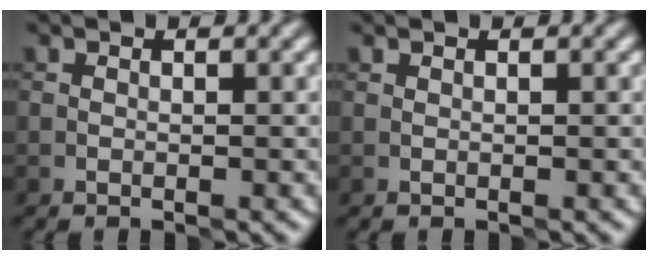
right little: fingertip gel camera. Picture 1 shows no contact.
{"total": 0.0}